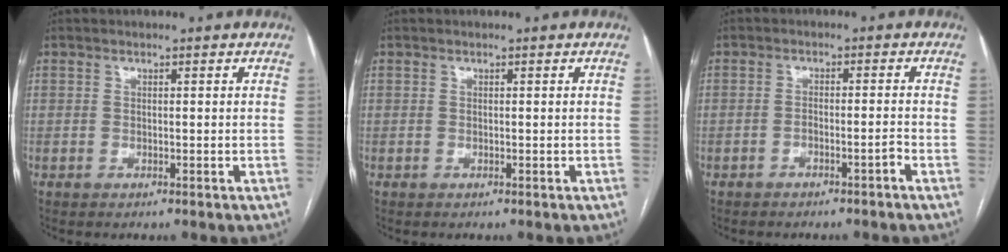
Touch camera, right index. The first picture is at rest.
{"total": 0.0}
{"total": 1.8, "force": [-1.3, -0.1, 1.2], "torque": [-0.016, 0.008, -0.019]}